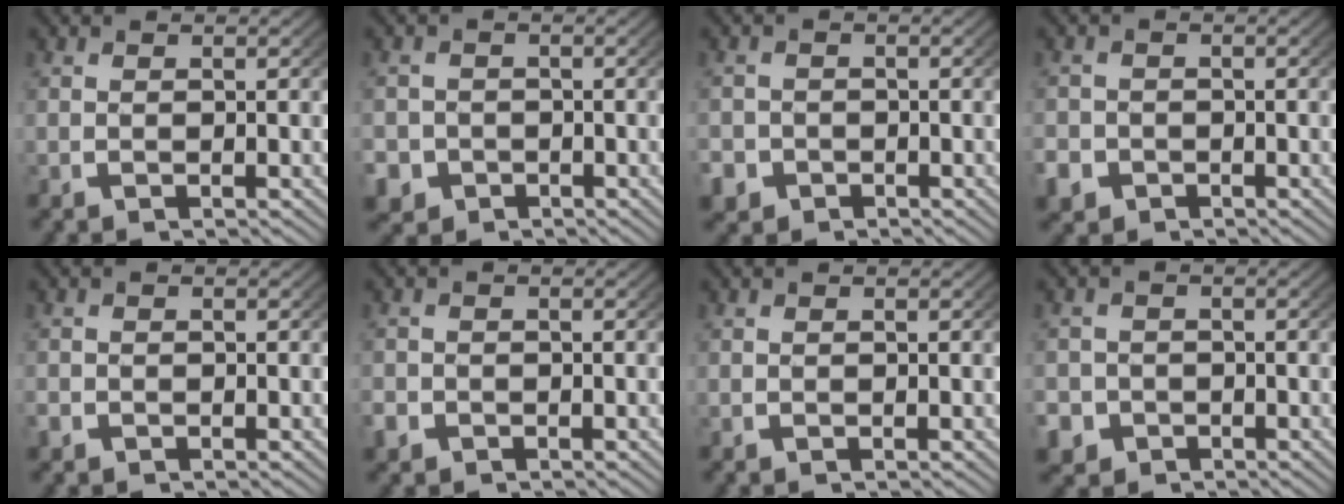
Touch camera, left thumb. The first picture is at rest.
{"total": 4.7, "force": [-2.7, 3.8, 1.0], "torque": [-0.030, -0.034, -0.036]}
{"total": 3.6, "force": [-2.2, 2.8, 0.5], "torque": [-0.021, -0.027, -0.030]}
{"total": 3.4, "force": [-2.0, 2.7, 0.6], "torque": [-0.025, -0.023, -0.028]}
{"total": 1.1, "force": [-0.6, 0.9, 0.2], "torque": [-0.010, -0.008, -0.012]}
{"total": 1.8, "force": [-1.1, 1.4, 0.2], "torque": [-0.013, -0.011, -0.020]}
{"total": 0.0}
{"total": 4.5, "force": [-2.6, 3.6, 0.8], "torque": [-0.027, -0.031, -0.036]}